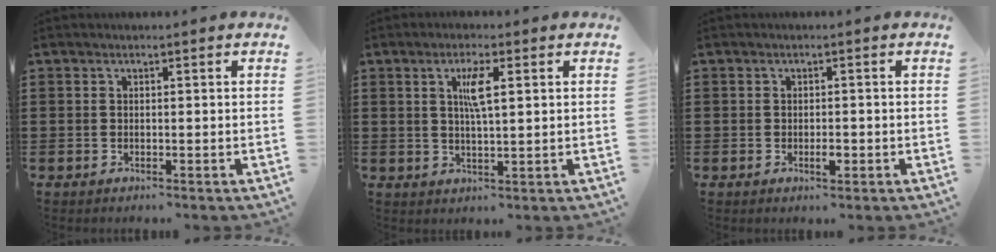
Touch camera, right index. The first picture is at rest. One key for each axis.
{"total": 4.1, "fx": 1.3, "fy": 0.8, "fz": 3.8, "tx": -0.079, "ty": 0.008, "tz": 0.017}
{"total": 1.8, "fx": -0.6, "fy": 0.7, "fz": 1.6, "tx": -0.029, "ty": 0.001, "tz": -0.011}